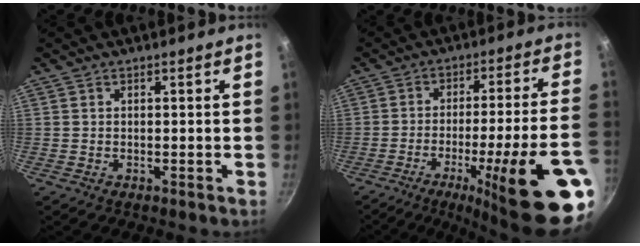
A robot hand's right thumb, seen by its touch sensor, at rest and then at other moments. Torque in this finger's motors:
{"motor_torque": [2.96, 2.05, 2.35, -0.42, 0.49]}